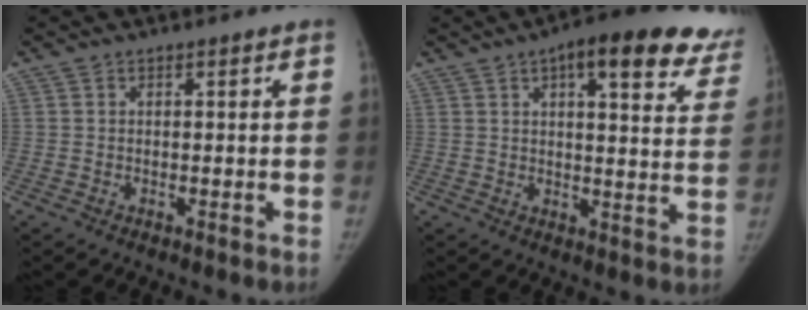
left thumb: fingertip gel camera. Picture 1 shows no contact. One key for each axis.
{"total": 20.1, "fx": 13.0, "fy": 6.8, "fz": 13.8, "tx": -0.134, "ty": -0.027, "tz": 0.144}